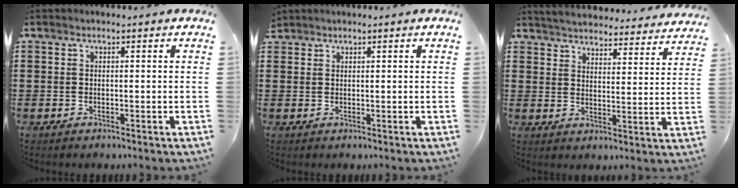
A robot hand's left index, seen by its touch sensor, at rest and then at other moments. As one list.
[{"total": 1.0, "force": [0.9, 0.2, 0.0], "torque": [-0.003, 0.000, 0.019]}, {"total": 4.3, "force": [4.3, -0.3, 0.2], "torque": [-0.027, -0.034, 0.072]}]